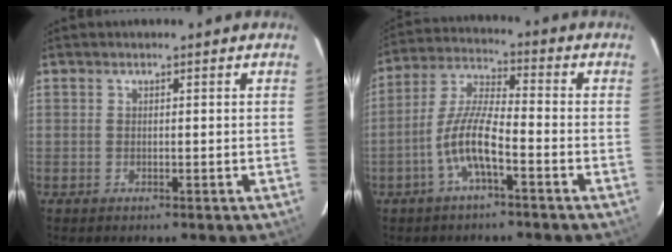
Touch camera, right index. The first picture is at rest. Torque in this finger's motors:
{"motor_torque": [1.31, -0.83, 0.84, 0.21]}